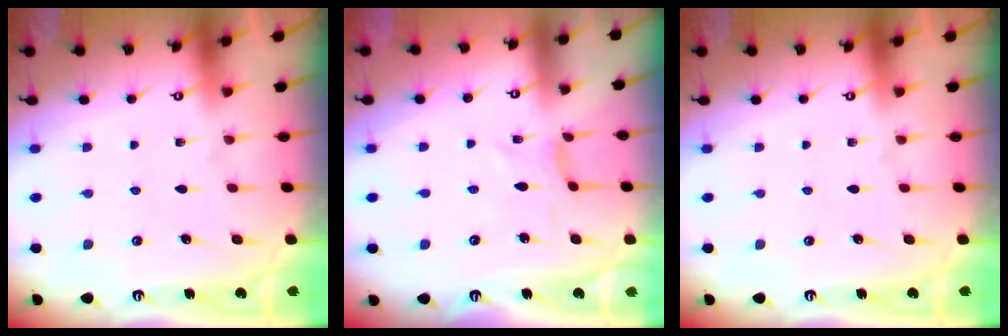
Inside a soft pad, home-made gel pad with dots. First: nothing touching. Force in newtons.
{"total": 0.0}
{"total": 0.0}